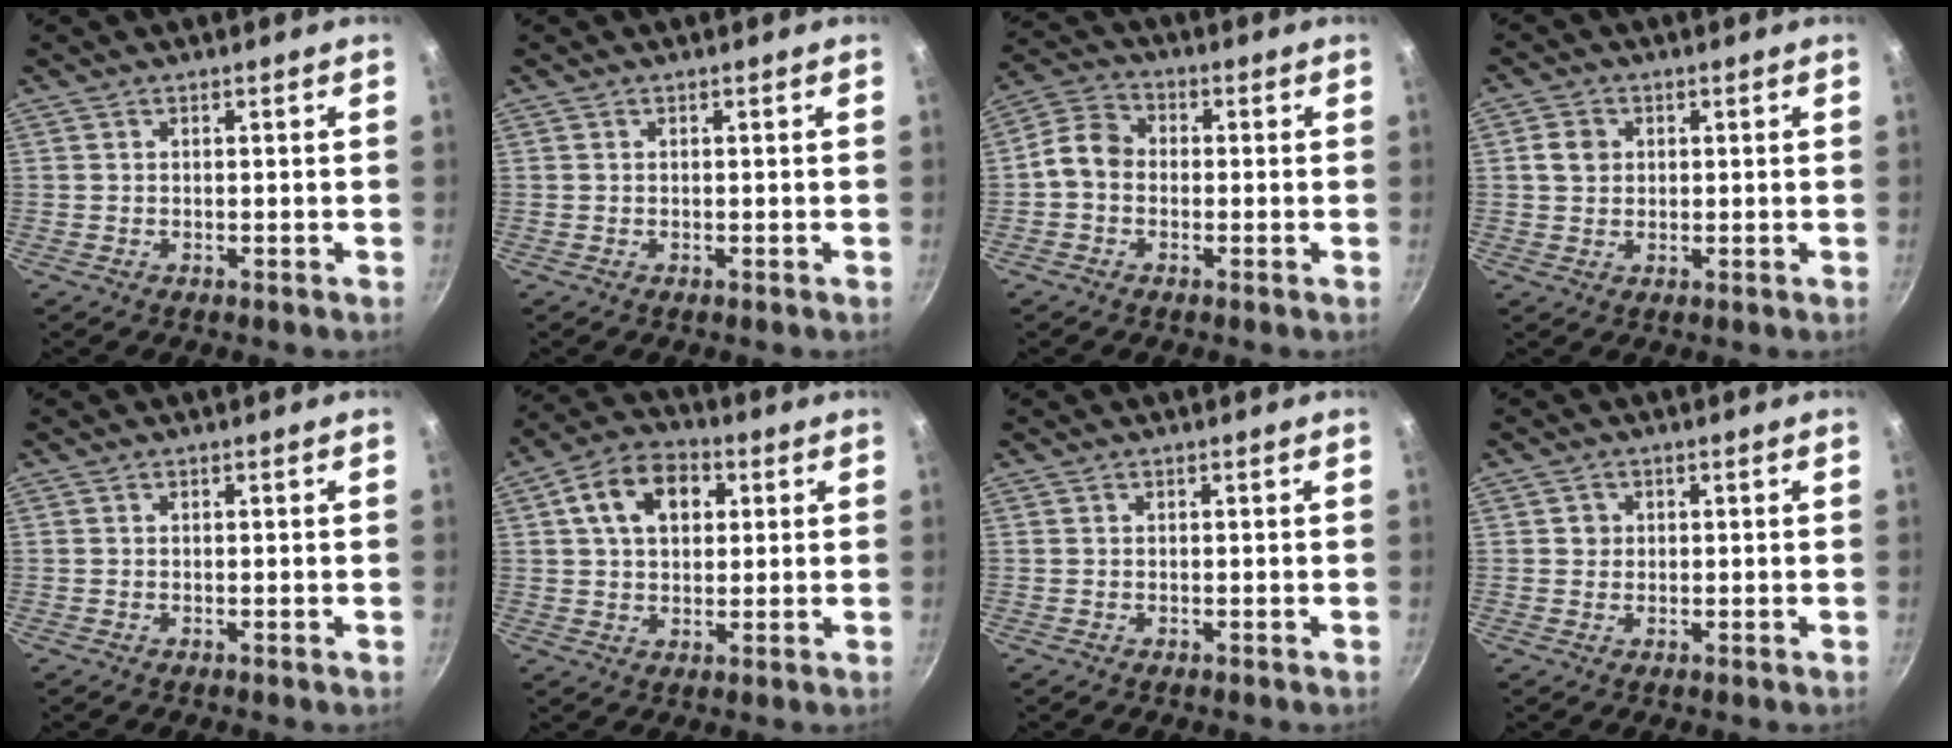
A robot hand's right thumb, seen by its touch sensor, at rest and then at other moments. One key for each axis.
{"total": 0.0}
{"total": 6.3, "fx": -0.9, "fy": 5.0, "fz": 3.7, "tx": -0.054, "ty": 0.023, "tz": -0.039}
{"total": 3.7, "fx": 0.7, "fy": 3.2, "fz": 1.8, "tx": -0.019, "ty": 0.005, "tz": 0.010}
{"total": 0.0}
{"total": 11.2, "fx": 3.2, "fy": 7.8, "fz": 7.4, "tx": -0.103, "ty": 0.011, "tz": 0.040}
{"total": 0.0}
{"total": 1.8, "fx": 0.3, "fy": 1.7, "fz": 0.4, "tx": 0.004, "ty": 0.003, "tz": 0.001}